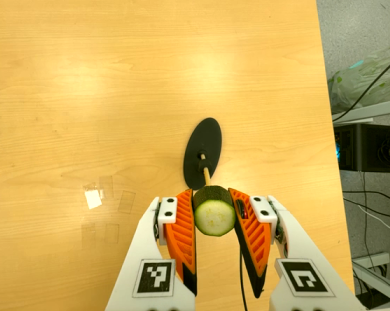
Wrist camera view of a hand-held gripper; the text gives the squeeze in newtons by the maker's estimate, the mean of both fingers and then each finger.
{"total": 9.9, "left": 9.3, "right": 10.4}